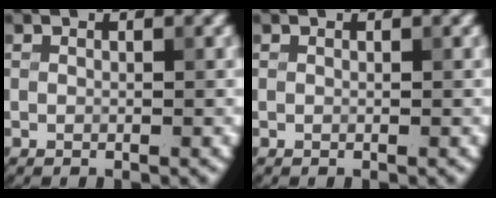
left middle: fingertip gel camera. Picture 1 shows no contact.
{"total": 0.0}